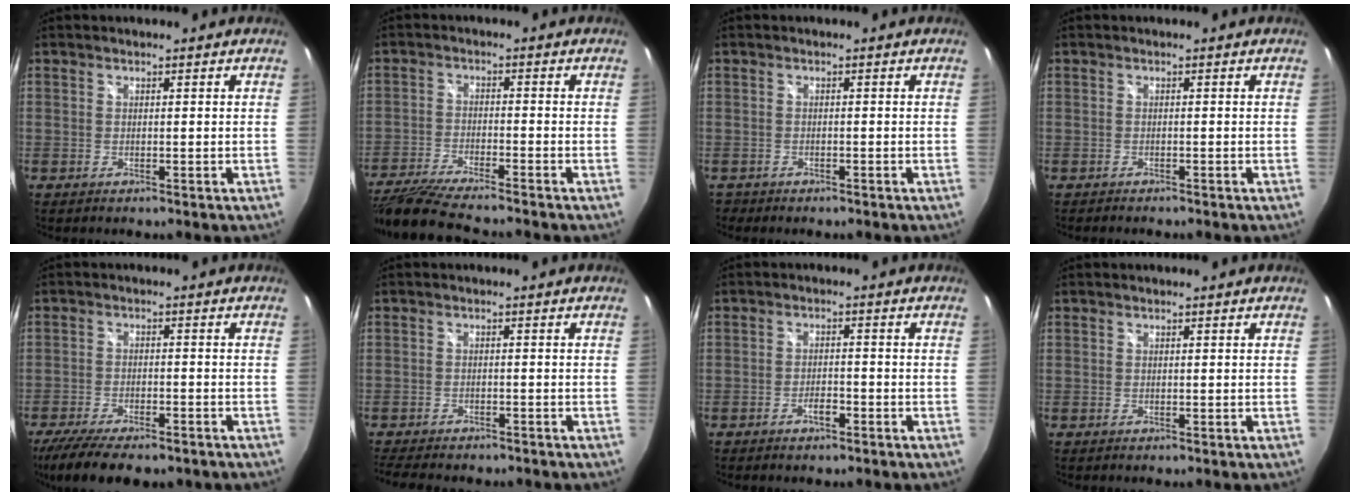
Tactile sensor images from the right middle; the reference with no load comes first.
{"total": 12.2, "force": [-10.7, 0.5, 5.9], "torque": [-0.135, -0.034, -0.188]}
{"total": 1.6, "force": [-1.4, 0.9, 0.2], "torque": [-0.010, -0.006, -0.022]}
{"total": 1.5, "force": [-1.4, 0.3, 0.4], "torque": [-0.011, -0.011, -0.023]}
{"total": 13.6, "force": [-10.7, 3.9, 7.4], "torque": [-0.161, -0.043, -0.169]}
{"total": 8.5, "force": [-7.4, 2.2, 3.5], "torque": [-0.084, -0.024, -0.115]}
{"total": 2.7, "force": [-2.0, 1.1, 1.5], "torque": [-0.034, 0.000, -0.034]}
{"total": 0.0}